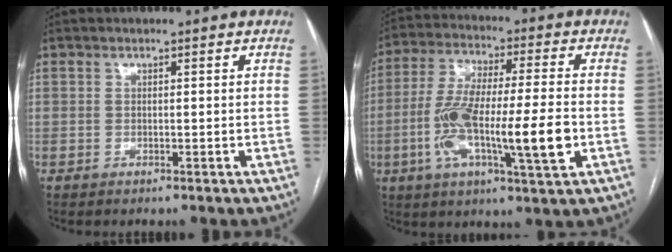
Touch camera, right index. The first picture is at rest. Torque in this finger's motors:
{"motor_torque": [1.69, -0.45, 0.98, 0.21]}